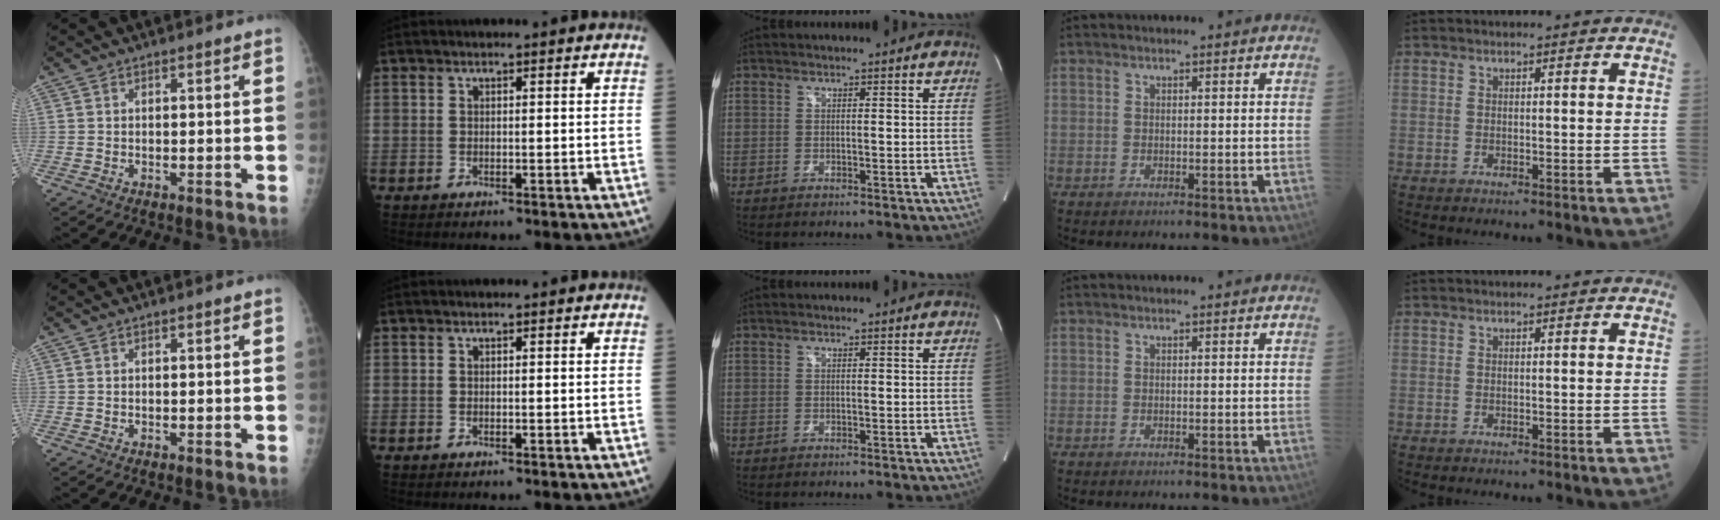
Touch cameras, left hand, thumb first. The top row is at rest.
{}